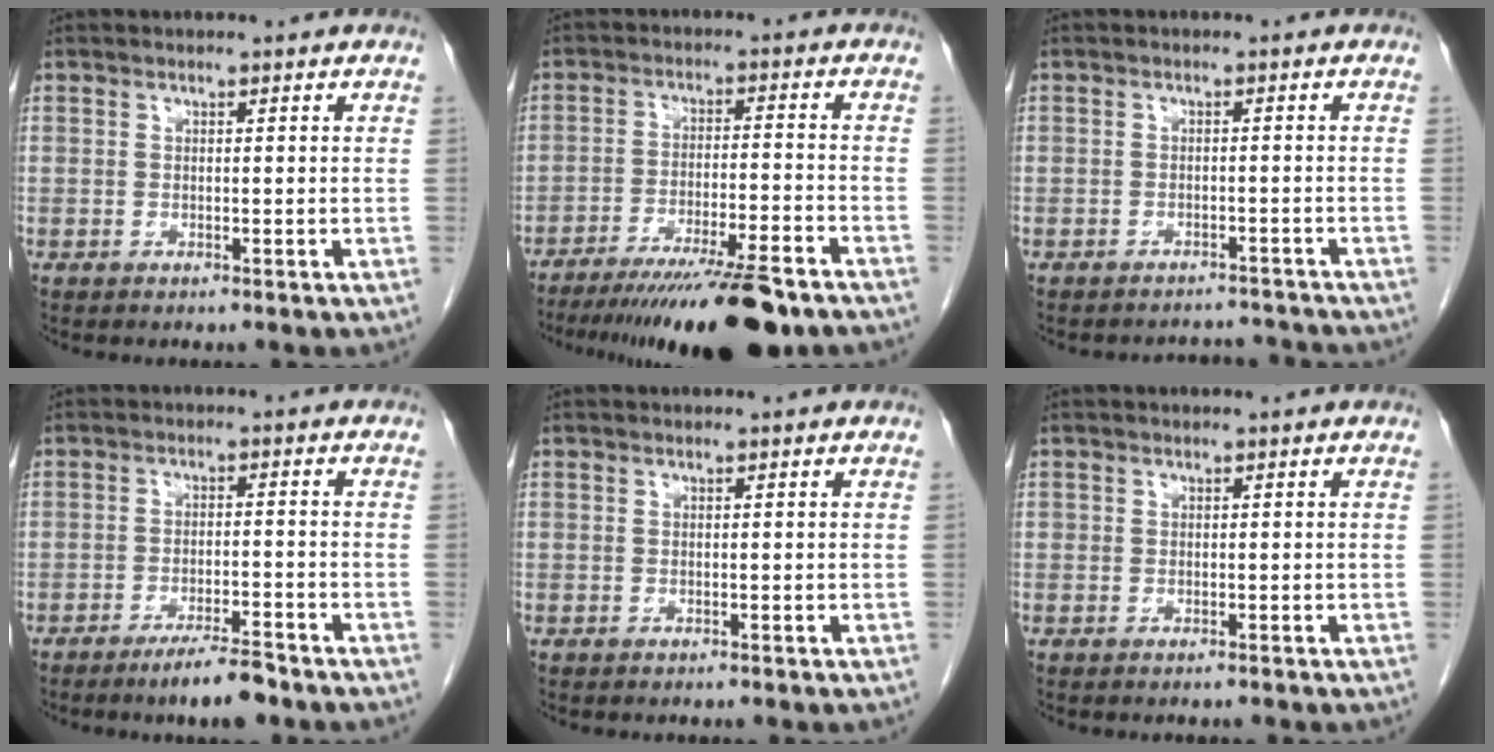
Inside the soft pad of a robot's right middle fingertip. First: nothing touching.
{"total": 16.6, "force": [-13.0, 1.3, 10.2], "torque": [-0.134, -0.026, -0.202]}
{"total": 4.3, "force": [-4.1, 0.9, -1.1], "torque": [0.018, 0.013, -0.052]}
{"total": 5.4, "force": [-4.2, 0.4, 3.4], "torque": [-0.059, -0.009, -0.069]}
{"total": 0.0}
{"total": 0.5, "force": [-0.4, 0.3, 0.0], "torque": [-0.003, 0.002, -0.006]}